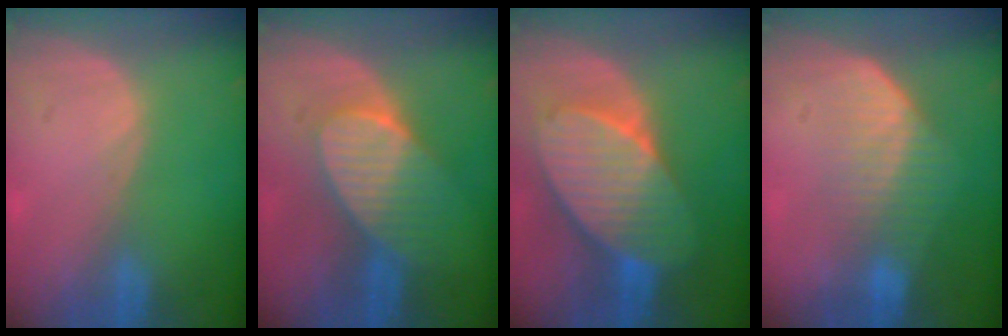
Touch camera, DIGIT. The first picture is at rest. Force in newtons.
{"total": 7.0, "press": 6.9, "slide": 1.2}
{"total": 10.1, "press": 10.1, "slide": 0.6}
{"total": 7.2, "press": 6.1, "slide": 3.8}